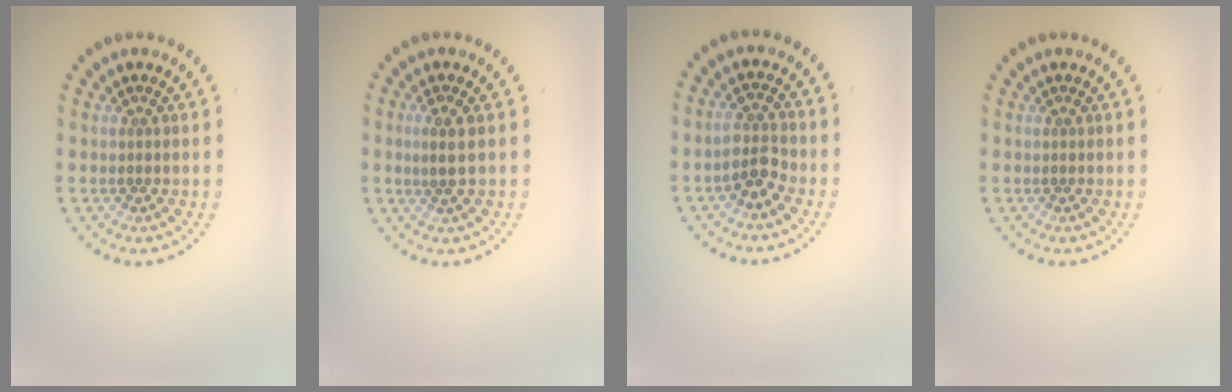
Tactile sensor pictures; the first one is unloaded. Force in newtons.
{"total": 1.8, "press": 1.7, "slide": 0.8}
{"total": 2.5, "press": 2.3, "slide": 0.9}
{"total": 0.0}